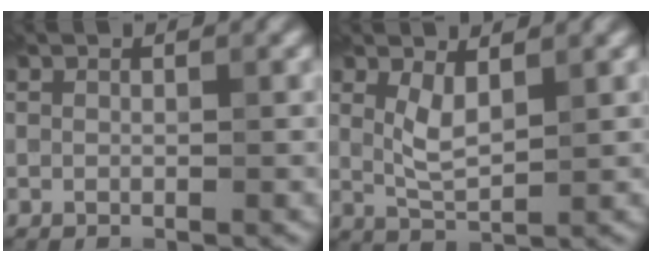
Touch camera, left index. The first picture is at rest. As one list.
[{"total": 2.7, "force": [1.2, 0.9, 2.2], "torque": [-0.052, -0.003, 0.027]}]